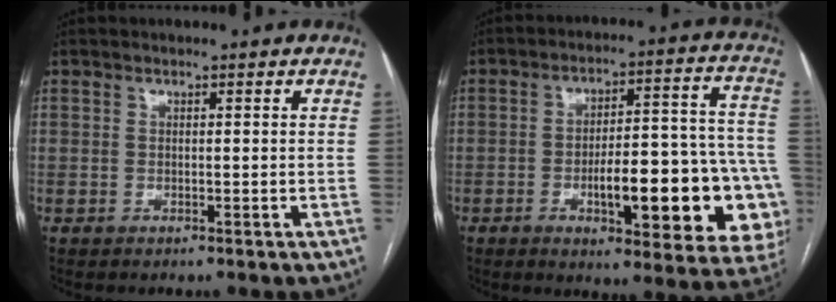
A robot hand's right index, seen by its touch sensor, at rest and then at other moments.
{"total": 21.6, "force": [-6.3, 5.5, 19.9], "torque": [-0.177, 0.031, -0.068]}